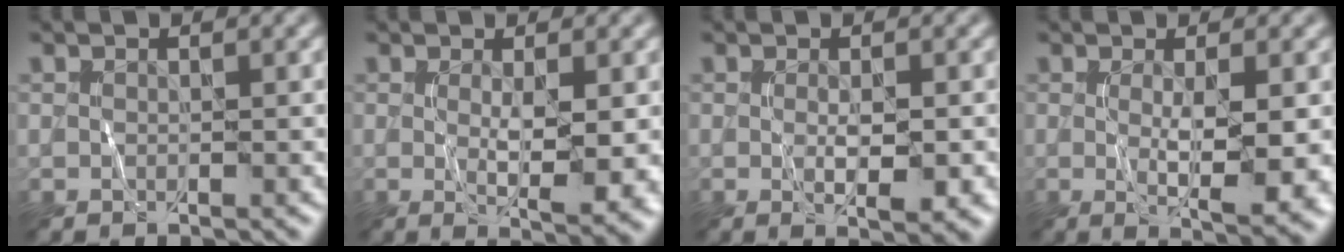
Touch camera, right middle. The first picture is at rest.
{"total": 4.8, "force": [-0.2, 1.0, 4.7], "torque": [-0.080, -0.011, 0.003]}
{"total": 3.0, "force": [-0.3, 0.7, 2.8], "torque": [-0.050, -0.009, -0.001]}
{"total": 5.8, "force": [-0.6, 1.1, 5.7], "torque": [-0.096, -0.012, -0.004]}